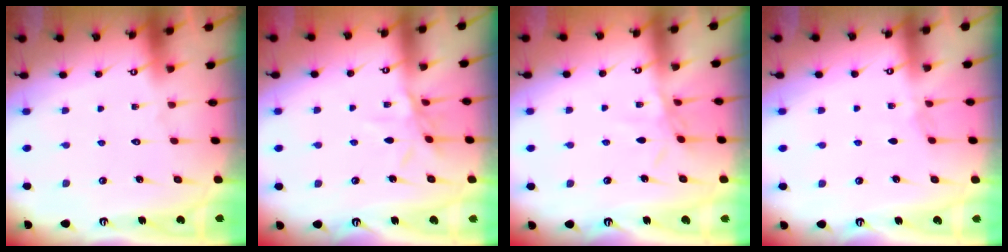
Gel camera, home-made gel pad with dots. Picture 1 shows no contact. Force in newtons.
{"total": 7.6, "press": 7.6, "slide": 0.5}
{"total": 4.0, "press": 3.9, "slide": 0.5}
{"total": 2.3, "press": 2.2, "slide": 0.5}